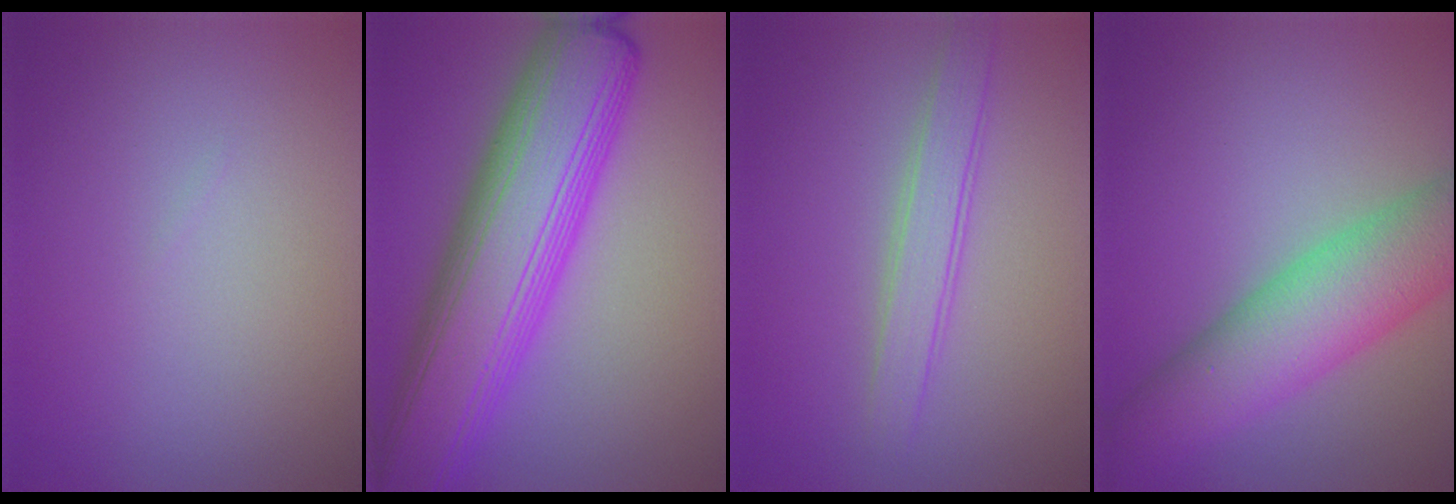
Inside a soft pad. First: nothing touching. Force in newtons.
{"total": 11.6, "press": 11.6, "slide": 0.2}
{"total": 2.6, "press": 2.6, "slide": 0.0}
{"total": 8.4, "press": 8.4, "slide": 0.5}